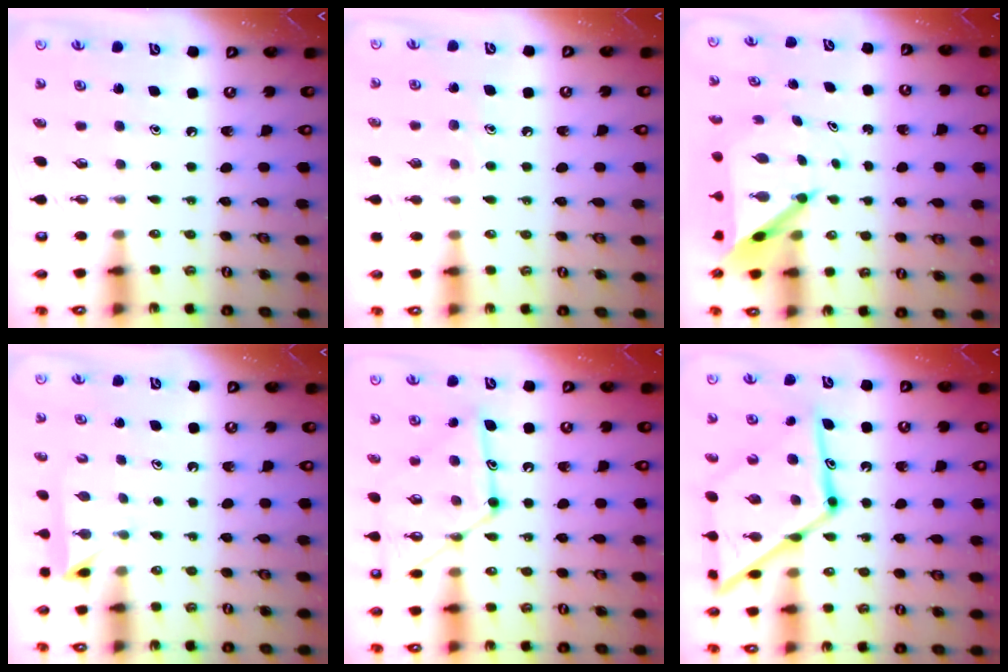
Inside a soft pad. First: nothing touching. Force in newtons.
{"total": 8.7, "press": 8.7, "slide": 0.8}
{"total": 7.1, "press": 7.1, "slide": 0.6}
{"total": 2.8, "press": 2.8, "slide": 0.5}
{"total": 16.3, "press": 16.3, "slide": 1.4}
{"total": 23.0, "press": 22.9, "slide": 1.8}